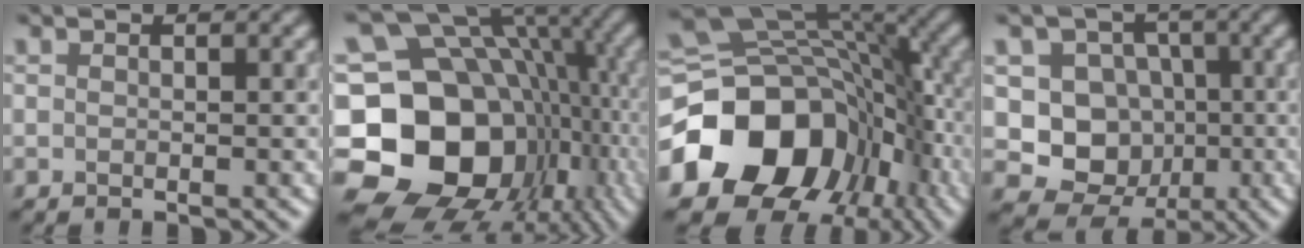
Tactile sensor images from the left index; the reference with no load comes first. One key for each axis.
{"total": 19.9, "fx": -4.7, "fy": 15.3, "fz": 11.8, "tx": -0.221, "ty": -0.010, "tz": -0.069}
{"total": 16.1, "fx": -5.4, "fy": 12.5, "fz": 8.6, "tx": -0.176, "ty": -0.032, "tz": -0.085}
{"total": 6.7, "fx": -0.6, "fy": 6.1, "fz": 2.7, "tx": -0.025, "ty": -0.011, "tz": -0.033}